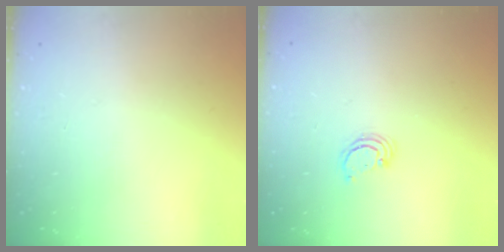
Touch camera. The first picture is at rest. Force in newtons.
{"total": 2.6, "press": 2.6, "slide": 0.3}